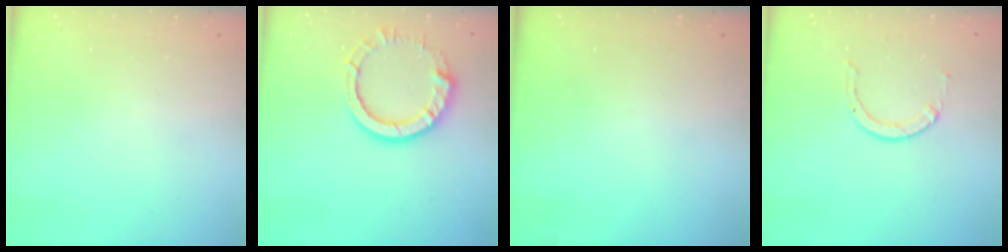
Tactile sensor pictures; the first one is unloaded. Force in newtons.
{"total": 9.8, "press": 9.8, "slide": 0.4}
{"total": 0.0}
{"total": 1.5, "press": 1.5, "slide": 0.2}